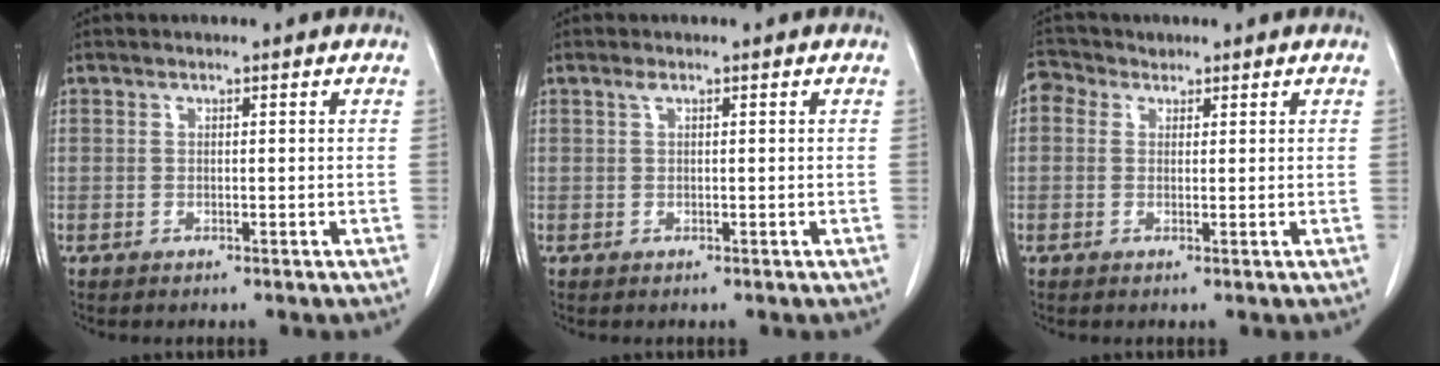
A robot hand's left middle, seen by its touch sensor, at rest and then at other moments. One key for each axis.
{"total": 0.7, "fx": 0.4, "fy": 0.2, "fz": 0.5, "tx": -0.011, "ty": 0.005, "tz": 0.007}
{"total": 2.9, "fx": 1.6, "fy": 2.4, "fz": 0.8, "tx": -0.018, "ty": 0.019, "tz": 0.027}